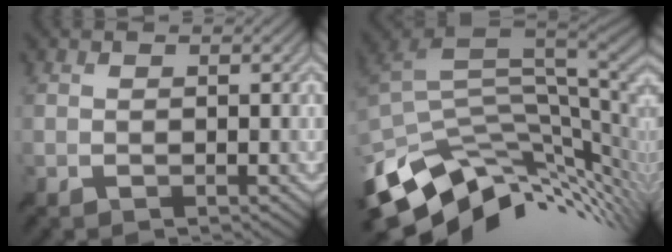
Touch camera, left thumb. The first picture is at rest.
{"total": 13.5, "force": [-4.1, 7.5, 10.4], "torque": [-0.223, -0.021, -0.068]}